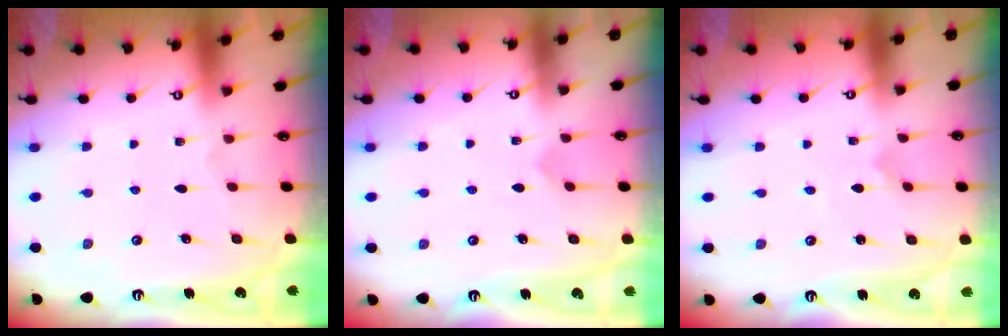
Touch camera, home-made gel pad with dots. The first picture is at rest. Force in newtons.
{"total": 2.8, "press": 2.8, "slide": 0.3}
{"total": 0.0}